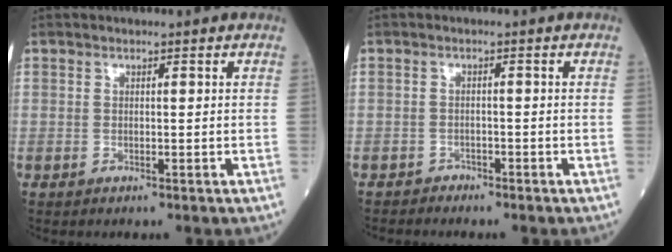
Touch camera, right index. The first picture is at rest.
{"total": 1.4, "force": [-1.3, 0.5, -0.3], "torque": [0.006, 0.002, -0.025]}